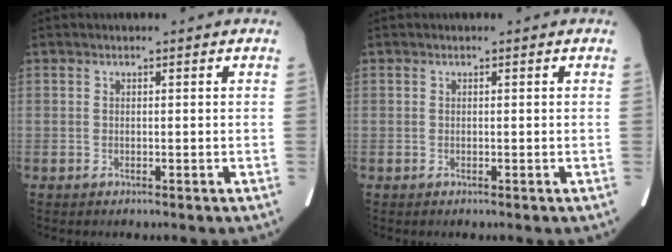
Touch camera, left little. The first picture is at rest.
{"total": 0.0}